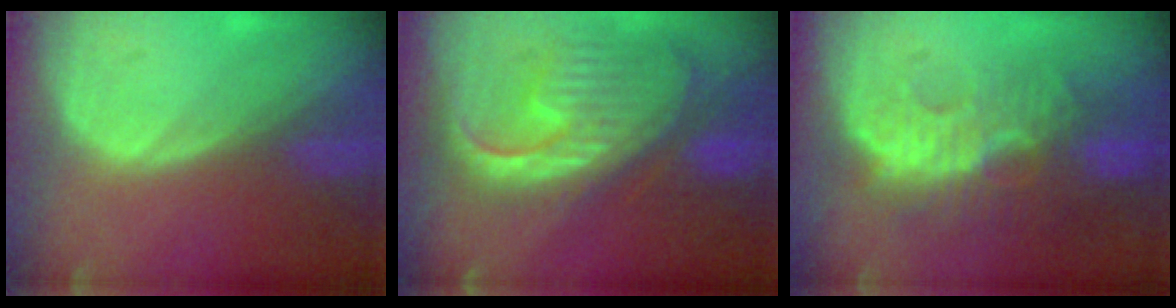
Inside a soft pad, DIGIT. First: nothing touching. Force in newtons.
{"total": 12.7, "press": 10.9, "slide": 6.5}
{"total": 11.0, "press": 9.7, "slide": 5.3}